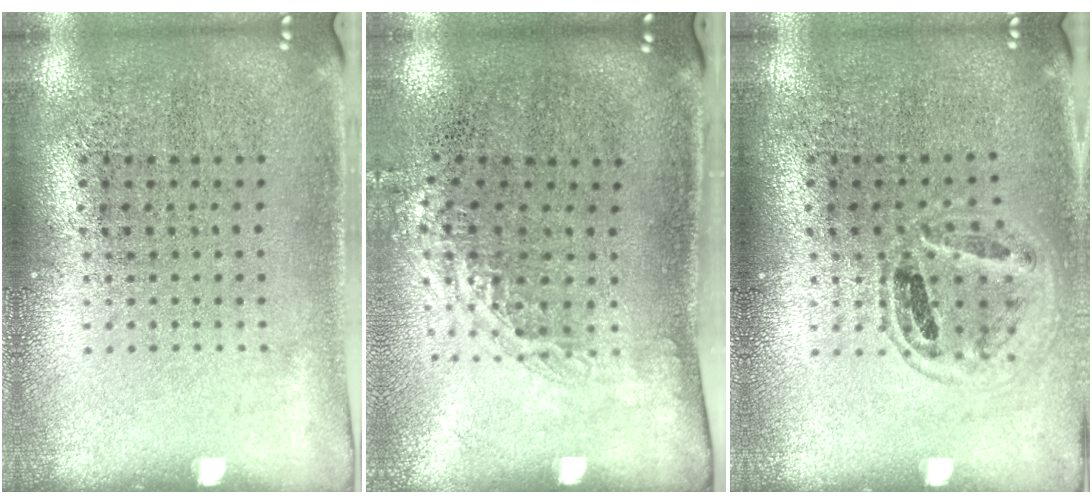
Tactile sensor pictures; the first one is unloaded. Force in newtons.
{"total": 1.2, "press": 1.0, "slide": 0.8}
{"total": 0.9, "press": 0.9, "slide": 0.1}